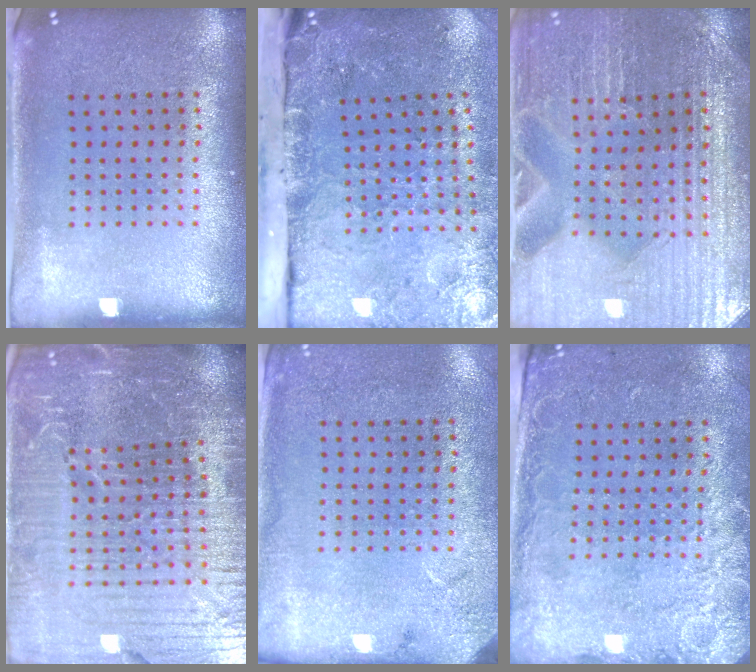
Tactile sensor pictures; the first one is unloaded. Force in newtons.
{"total": 4.8, "press": 3.6, "slide": 3.1}
{"total": 3.3, "press": 3.3, "slide": 0.3}
{"total": 7.1, "press": 6.2, "slide": 3.6}
{"total": 2.6, "press": 2.1, "slide": 1.6}
{"total": 2.6, "press": 2.1, "slide": 1.5}